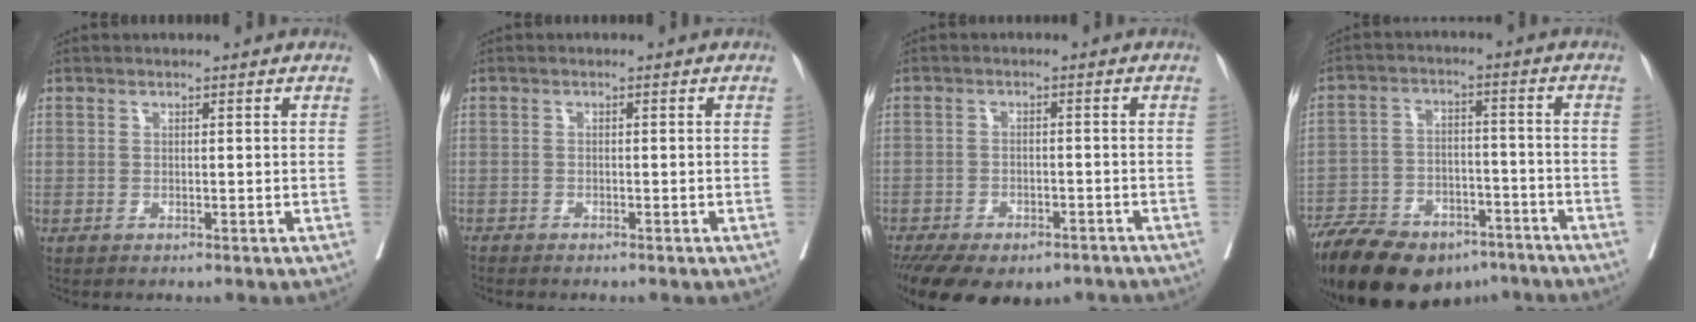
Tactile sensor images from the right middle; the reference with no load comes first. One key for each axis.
{"total": 1.3, "fx": -1.3, "fy": -0.1, "fz": 0.3, "tx": -0.009, "ty": -0.002, "tz": -0.027}
{"total": 15.3, "fx": -11.2, "fy": 7.1, "fz": 7.7, "tx": -0.166, "ty": -0.011, "tz": -0.156}
{"total": 19.4, "fx": -14.4, "fy": 8.8, "fz": 9.6, "tx": -0.202, "ty": -0.009, "tz": -0.229}